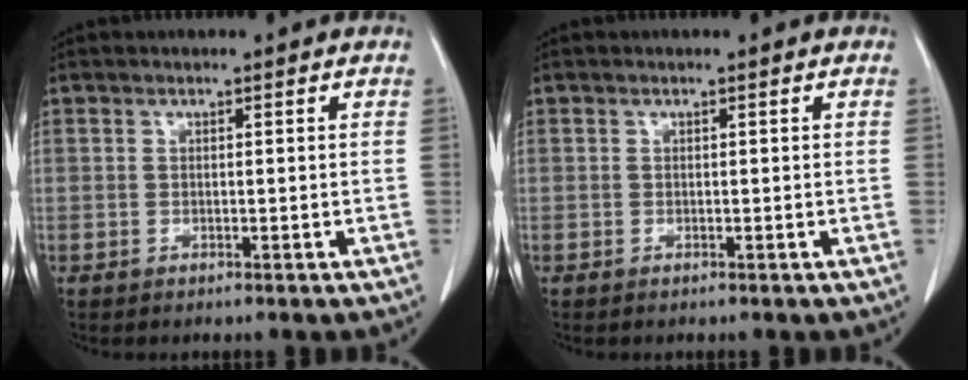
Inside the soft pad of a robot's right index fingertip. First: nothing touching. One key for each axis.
{"total": 0.0}